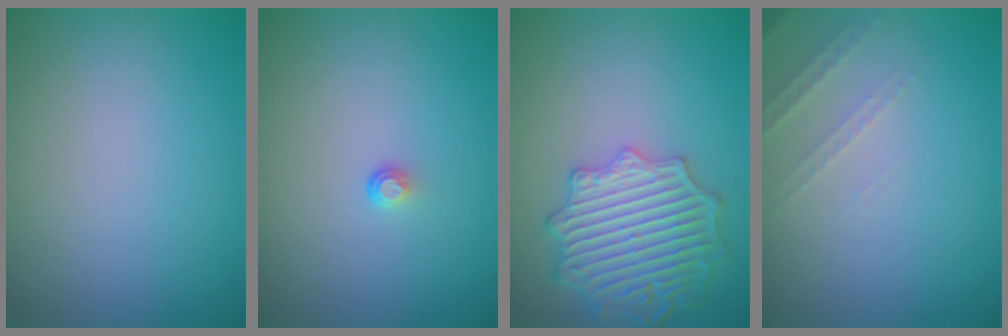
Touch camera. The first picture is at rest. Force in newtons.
{"total": 0.7, "press": 0.4, "slide": 0.6}
{"total": 5.7, "press": 5.3, "slide": 2.1}
{"total": 1.5, "press": 1.4, "slide": 0.4}